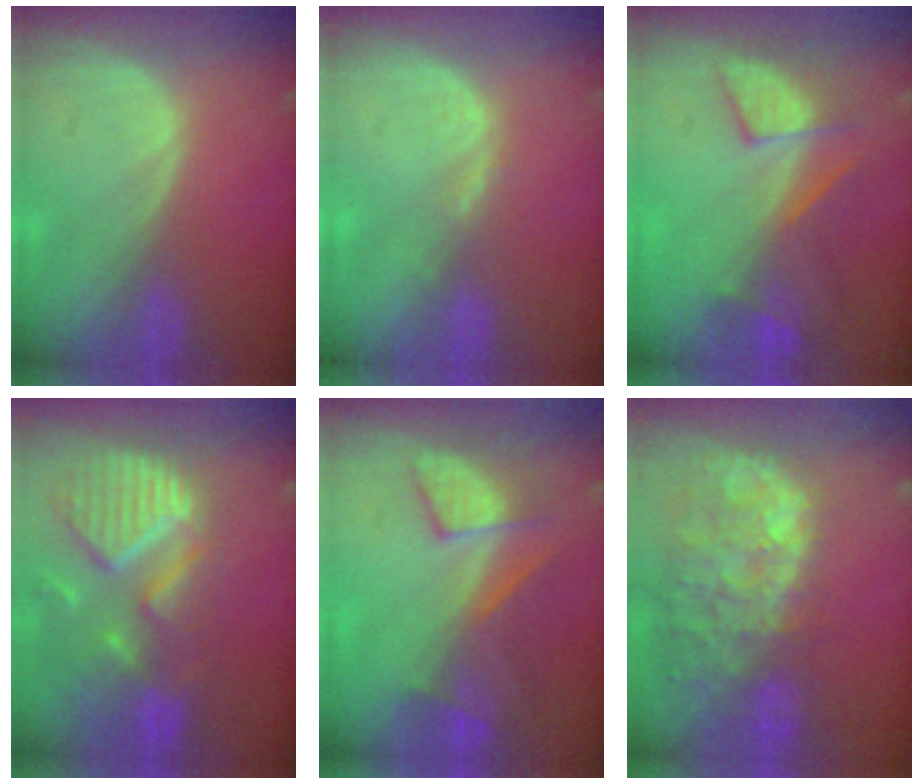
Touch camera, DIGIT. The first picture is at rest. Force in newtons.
{"total": 1.9, "press": 1.5, "slide": 1.1}
{"total": 8.0, "press": 7.4, "slide": 3.2}
{"total": 12.9, "press": 10.9, "slide": 6.9}
{"total": 8.0, "press": 7.5, "slide": 2.8}
{"total": 14.5, "press": 11.7, "slide": 8.6}